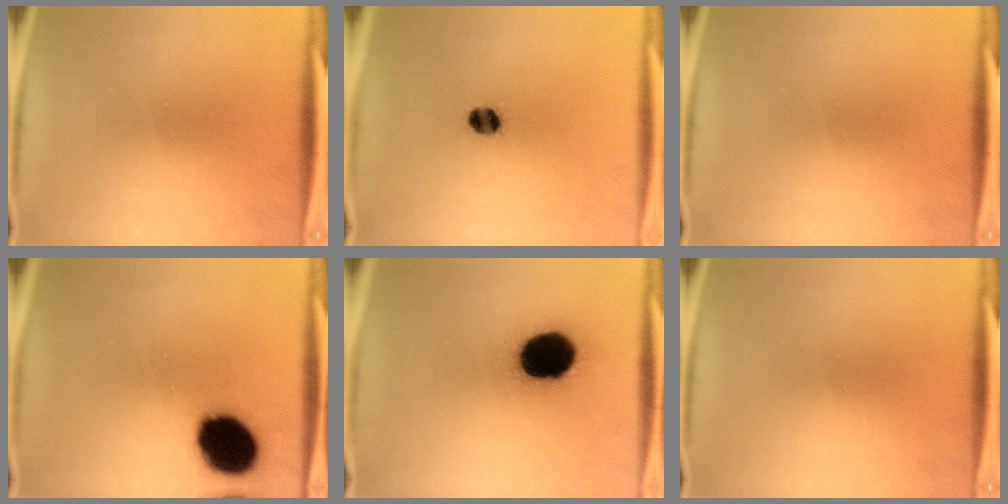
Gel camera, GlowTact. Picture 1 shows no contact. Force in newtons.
{"total": 4.4}
{"total": 0.0}
{"total": 16.9}
{"total": 18.8}
{"total": 0.0}